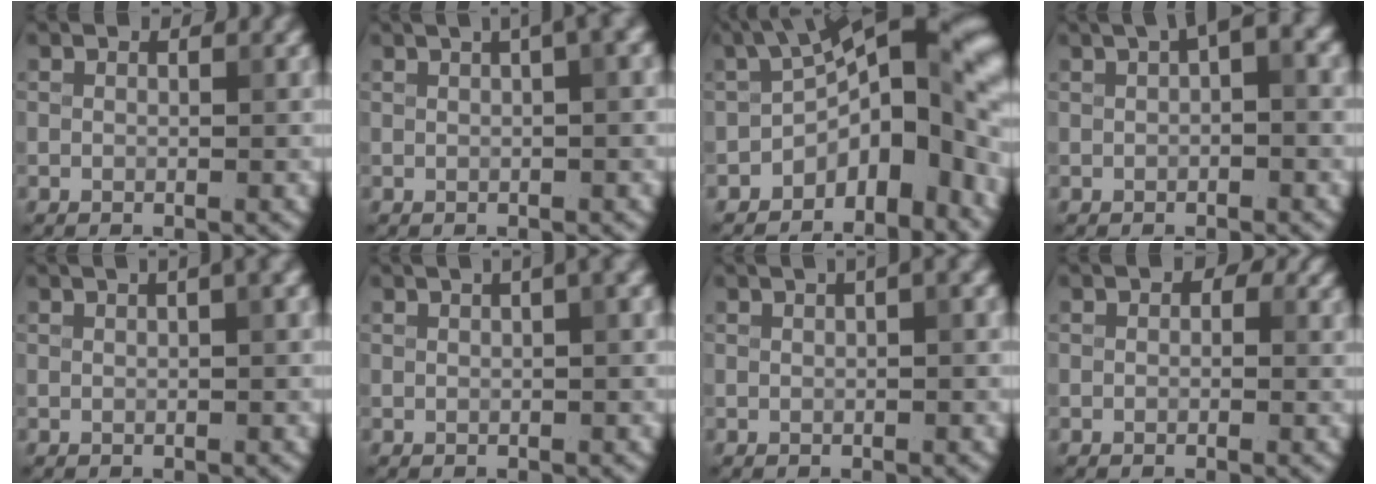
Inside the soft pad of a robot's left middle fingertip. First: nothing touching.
{"total": 5.2, "force": [2.4, 1.8, 4.3], "torque": [-0.038, 0.024, 0.018]}
{"total": 11.3, "force": [-3.3, 5.6, 9.3], "torque": [-0.104, 0.019, -0.061]}
{"total": 3.0, "force": [1.1, 0.7, 2.7], "torque": [-0.032, 0.014, 0.014]}
{"total": 3.6, "force": [1.5, 1.3, 3.0], "torque": [-0.025, 0.015, 0.008]}
{"total": 4.0, "force": [1.7, 1.5, 3.3], "torque": [-0.026, 0.016, 0.009]}
{"total": 3.2, "force": [1.3, 0.9, 2.7], "torque": [-0.028, 0.014, 0.011]}
{"total": 1.2, "force": [0.1, 0.9, 0.7], "torque": [-0.002, -0.002, -0.002]}